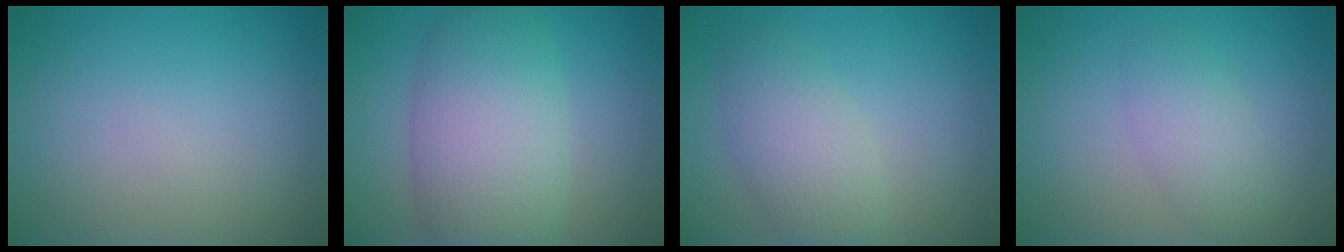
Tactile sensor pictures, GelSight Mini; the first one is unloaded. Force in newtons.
{"total": 7.9, "press": 7.9, "slide": 0.2}
{"total": 3.8, "press": 3.8, "slide": 0.1}
{"total": 2.7, "press": 2.7, "slide": 0.1}